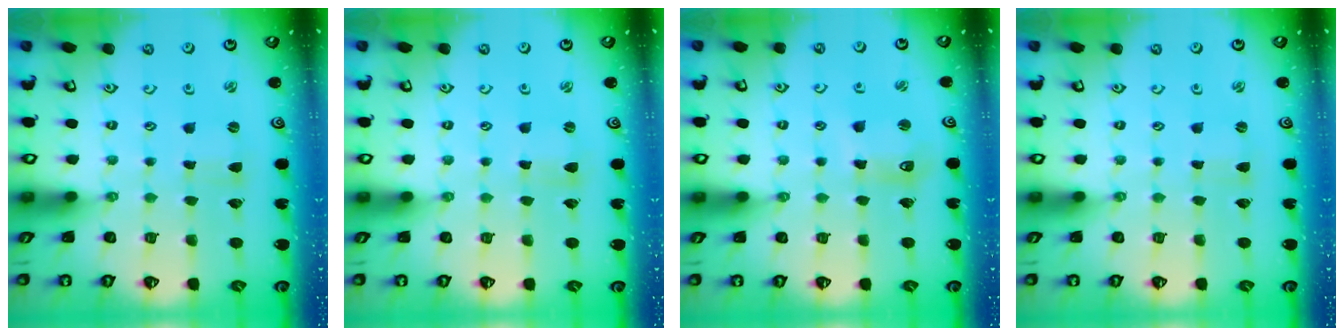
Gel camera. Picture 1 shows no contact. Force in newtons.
{"total": 0.0}
{"total": 7.6, "press": 7.4, "slide": 1.5}
{"total": 0.0}